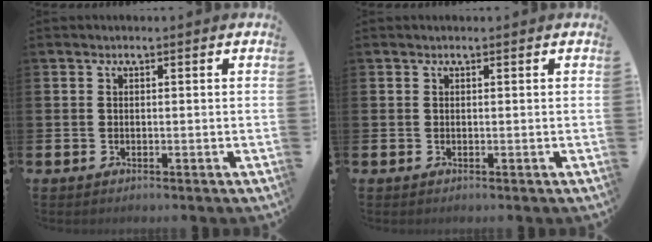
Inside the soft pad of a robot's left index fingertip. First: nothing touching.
{"total": 0.0}